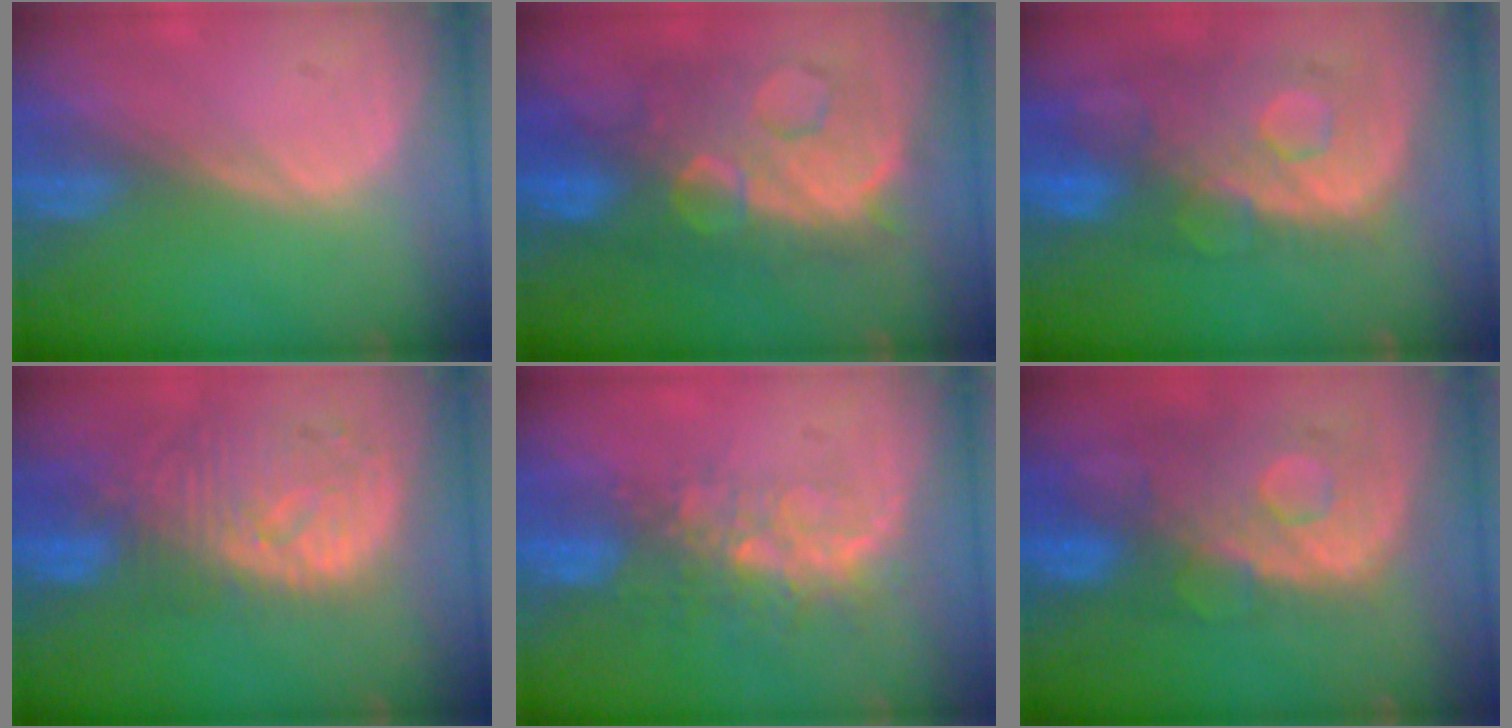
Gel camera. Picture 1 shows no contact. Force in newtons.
{"total": 12.1, "press": 12.0, "slide": 1.4}
{"total": 11.3, "press": 9.8, "slide": 5.6}
{"total": 11.2, "press": 9.8, "slide": 5.4}
{"total": 8.2, "press": 6.8, "slide": 4.6}
{"total": 11.3, "press": 9.7, "slide": 5.7}